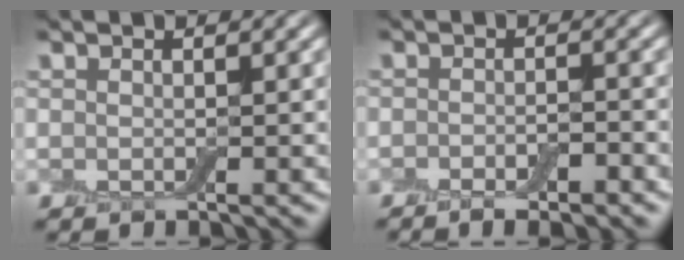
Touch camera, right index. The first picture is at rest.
{"total": 3.1, "force": [-1.9, 1.0, 2.3], "torque": [-0.030, 0.002, -0.027]}